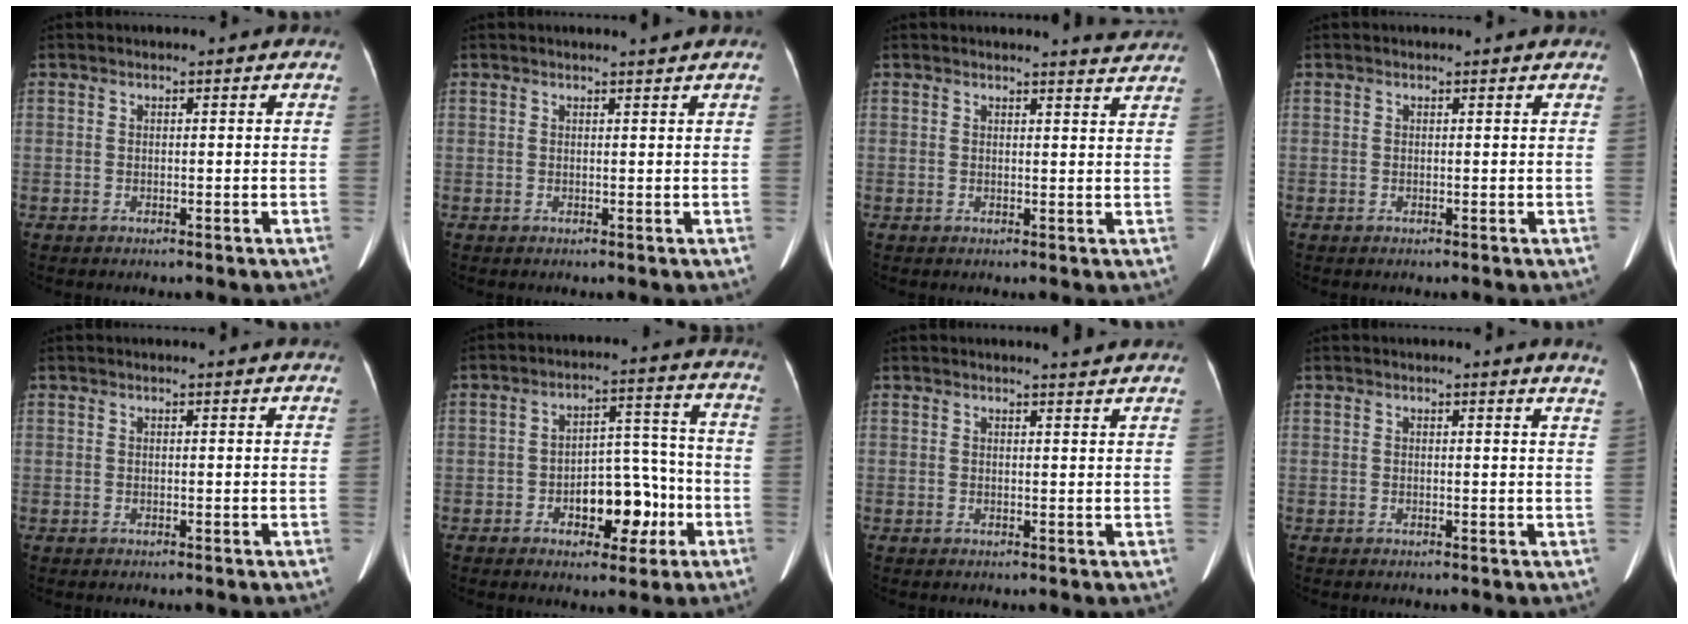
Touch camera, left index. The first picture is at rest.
{"total": 1.2, "force": [1.0, -0.4, 0.3], "torque": [-0.012, -0.006, 0.019]}
{"total": 3.4, "force": [3.3, -0.3, 0.3], "torque": [-0.010, -0.012, 0.027]}
{"total": 0.6, "force": [0.6, 0.0, 0.1], "torque": [-0.006, -0.001, 0.006]}
{"total": 2.3, "force": [2.2, -0.2, 0.5], "torque": [-0.010, 0.006, 0.023]}
{"total": 9.1, "force": [-3.8, 4.7, 6.9], "torque": [-0.094, 0.029, -0.054]}
{"total": 3.0, "force": [2.8, -0.5, 0.7], "torque": [-0.014, -0.006, 0.029]}
{"total": 4.1, "force": [3.8, -0.6, 1.5], "torque": [-0.017, -0.017, 0.017]}